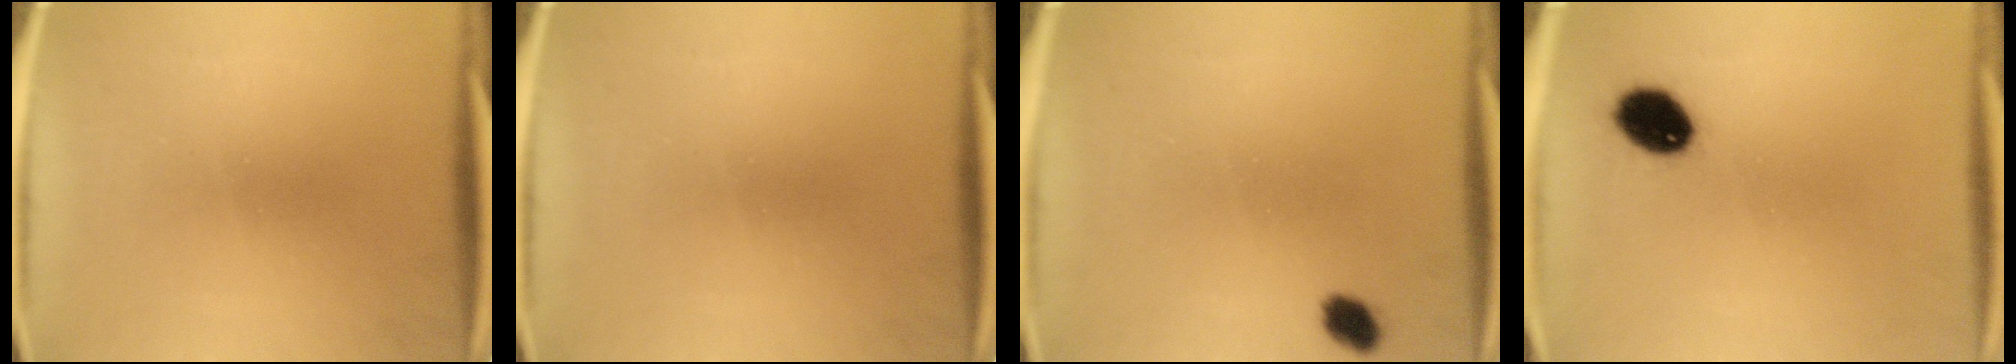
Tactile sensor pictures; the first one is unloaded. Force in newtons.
{"total": 0.0}
{"total": 2.8}
{"total": 8.1}